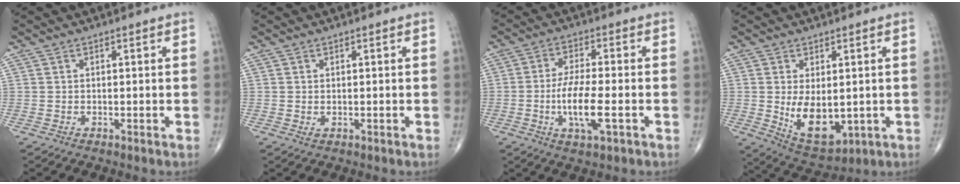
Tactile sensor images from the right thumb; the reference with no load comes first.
{"total": 0.7, "force": [0.0, 0.4, 0.6], "torque": [-0.013, 0.000, 0.004]}
{"total": 9.1, "force": [-2.4, 2.6, 8.3], "torque": [-0.166, 0.004, -0.044]}
{"total": 10.3, "force": [-0.7, 5.7, 8.5], "torque": [-0.120, -0.017, 0.012]}